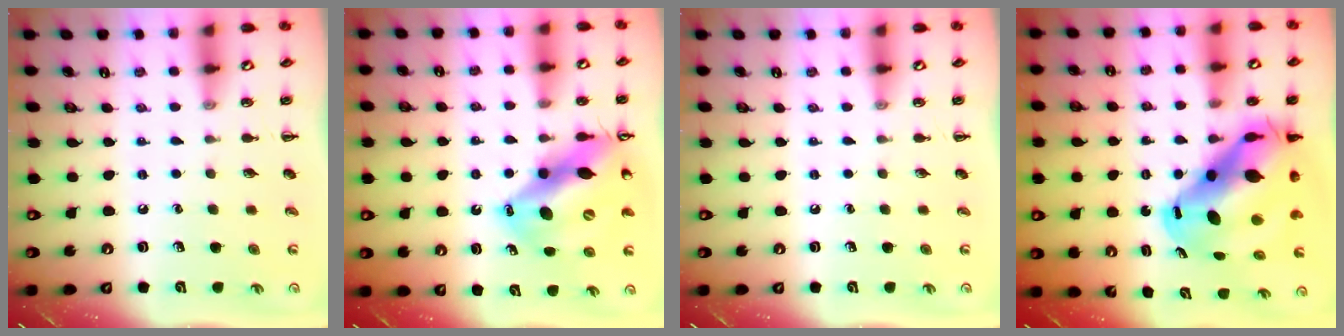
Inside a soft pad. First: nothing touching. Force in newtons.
{"total": 17.2, "press": 16.3, "slide": 5.5}
{"total": 0.0}
{"total": 17.3, "press": 16.7, "slide": 4.7}